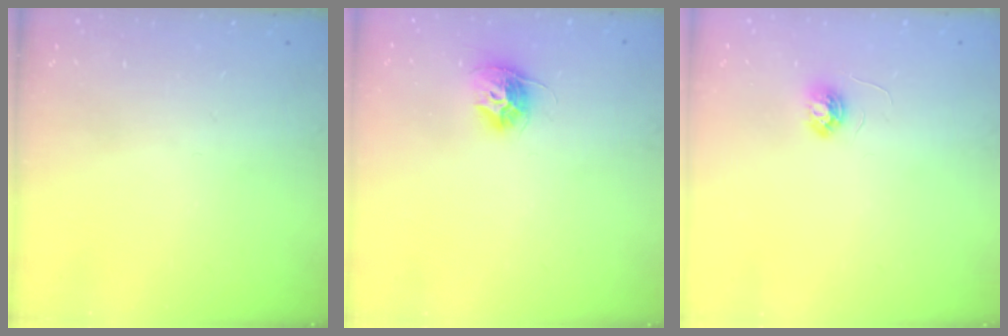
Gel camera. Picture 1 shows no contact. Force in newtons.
{"total": 10.3, "press": 10.3, "slide": 0.8}
{"total": 4.0, "press": 4.0, "slide": 0.3}